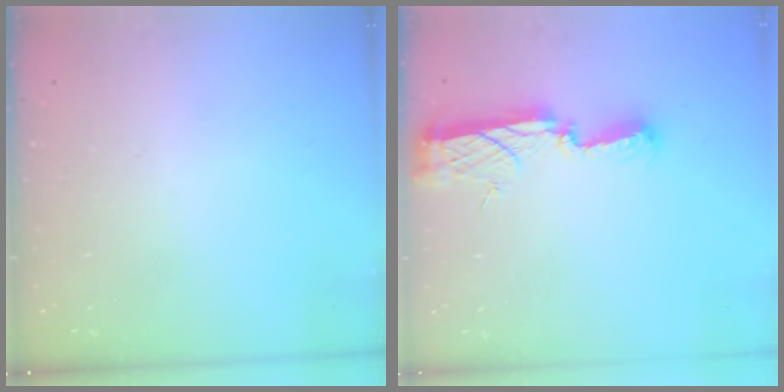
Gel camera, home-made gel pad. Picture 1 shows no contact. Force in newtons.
{"total": 9.0, "press": 8.9, "slide": 0.8}